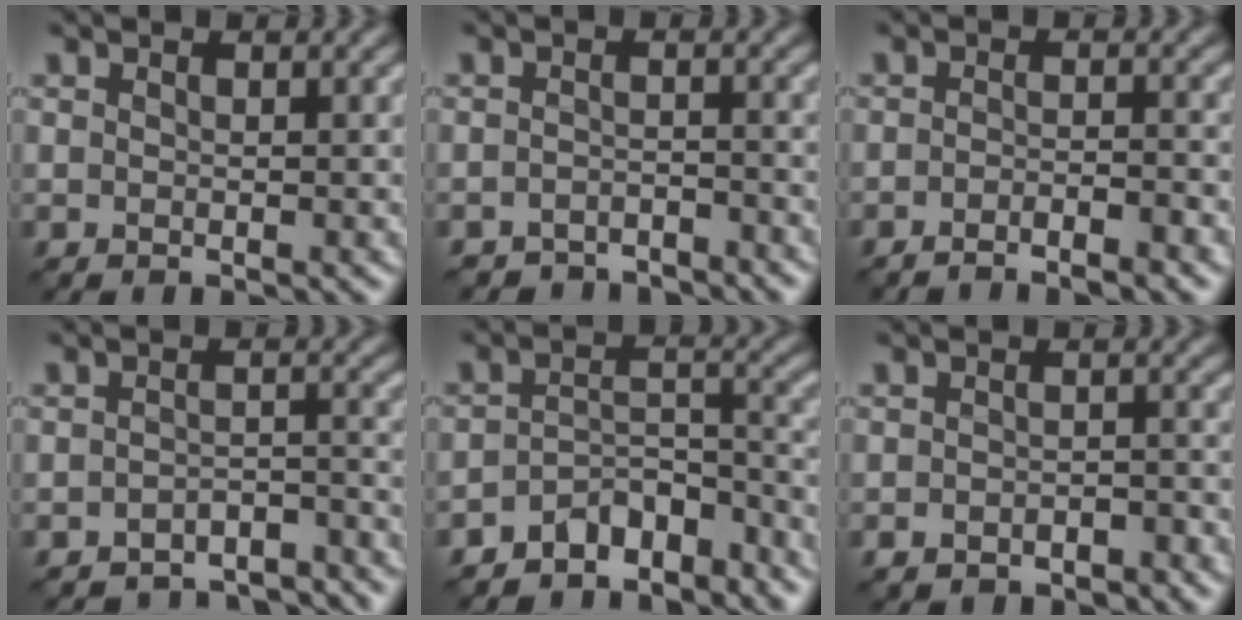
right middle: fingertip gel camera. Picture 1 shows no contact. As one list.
[{"total": 3.0, "force": [-3.0, 0.2, -0.4], "torque": [0.009, 0.003, -0.053]}, {"total": 2.7, "force": [-2.1, 0.1, 1.6], "torque": [-0.029, 0.005, -0.039]}, {"total": 5.6, "force": [-5.4, 1.2, 0.7], "torque": [-0.009, -0.014, -0.074]}, {"total": 6.5, "force": [-5.6, 2.5, 2.0], "torque": [-0.026, -0.007, -0.094]}, {"total": 2.2, "force": [-1.7, 1.1, 0.9], "torque": [-0.016, 0.004, -0.030]}]